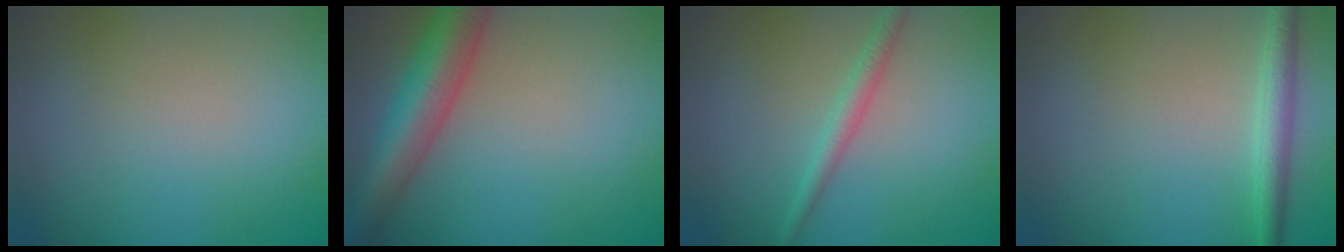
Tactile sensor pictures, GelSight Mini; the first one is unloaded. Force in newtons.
{"total": 6.8, "press": 6.8, "slide": 0.3}
{"total": 1.8, "press": 1.8, "slide": 0.1}
{"total": 2.4, "press": 2.4, "slide": 0.0}